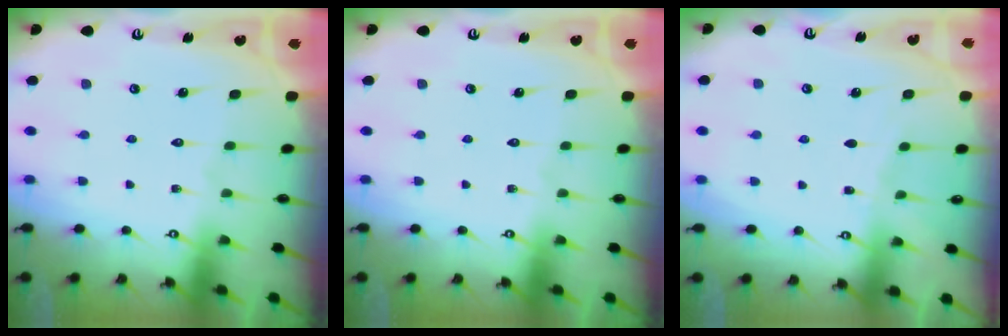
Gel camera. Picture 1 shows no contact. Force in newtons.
{"total": 0.0}
{"total": 1.8, "press": 1.8, "slide": 0.3}